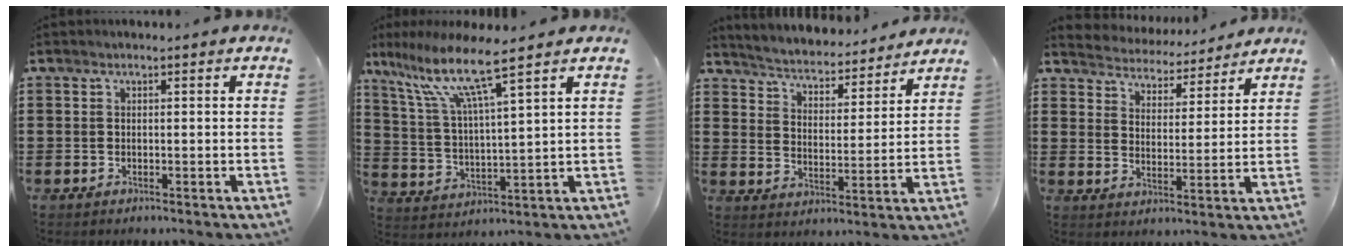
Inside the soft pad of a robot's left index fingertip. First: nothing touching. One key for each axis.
{"total": 10.1, "fx": 7.2, "fy": 0.5, "fz": 7.0, "tx": -0.159, "ty": -0.034, "tz": 0.120}
{"total": 3.5, "fx": 3.5, "fy": -0.1, "fz": 0.3, "tx": -0.028, "ty": -0.035, "tz": 0.050}
{"total": 4.0, "fx": 4.0, "fy": 0.2, "fz": -0.5, "tx": -0.018, "ty": -0.036, "tz": 0.064}